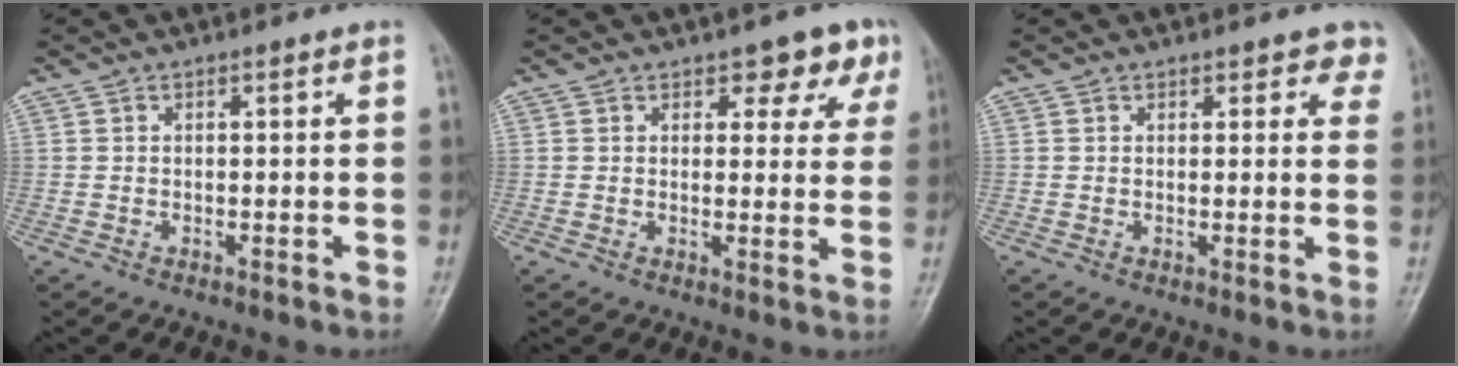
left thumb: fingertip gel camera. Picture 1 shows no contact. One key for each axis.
{"total": 6.0, "fx": 3.9, "fy": 3.4, "fz": 3.1, "tx": 0.001, "ty": -0.019, "tz": 0.041}
{"total": 3.9, "fx": 3.1, "fy": 2.0, "fz": 1.0, "tx": 0.030, "ty": -0.013, "tz": 0.022}